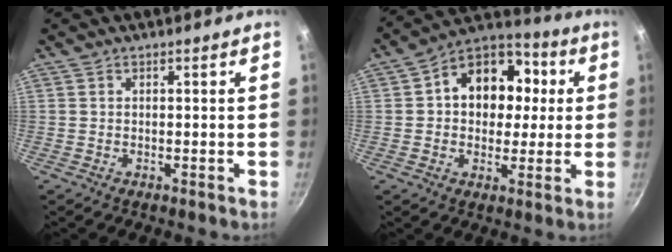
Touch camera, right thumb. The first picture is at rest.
{"total": 15.8, "force": [2.5, 12.1, 9.8], "torque": [-0.107, 0.025, 0.023]}